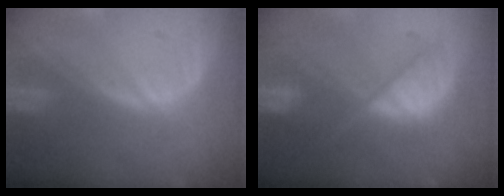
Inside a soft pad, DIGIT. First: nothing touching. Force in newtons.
{"total": 7.3, "press": 7.2, "slide": 0.7}